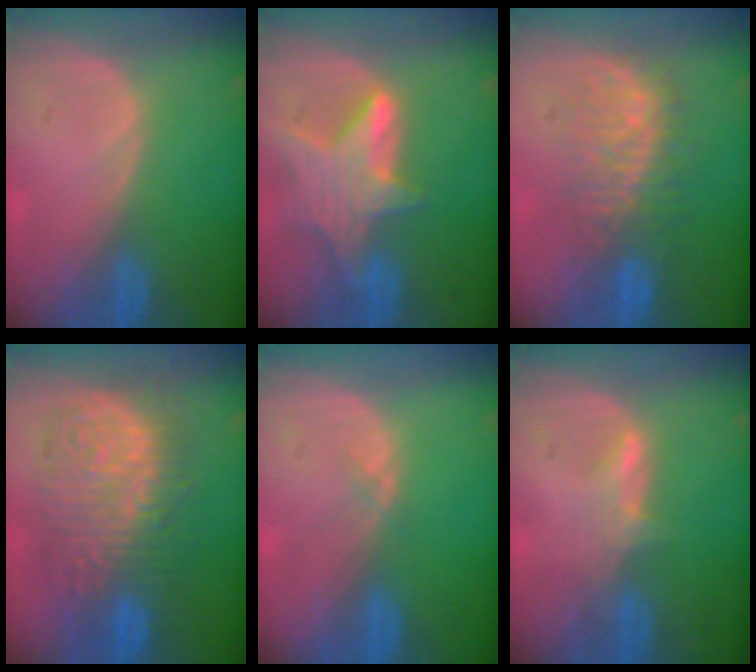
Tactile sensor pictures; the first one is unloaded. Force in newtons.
{"total": 7.5, "press": 7.0, "slide": 2.9}
{"total": 8.4, "press": 8.4, "slide": 0.3}
{"total": 13.0, "press": 13.0, "slide": 1.3}
{"total": 0.6, "press": 0.5, "slide": 0.2}
{"total": 2.6, "press": 2.5, "slide": 0.3}